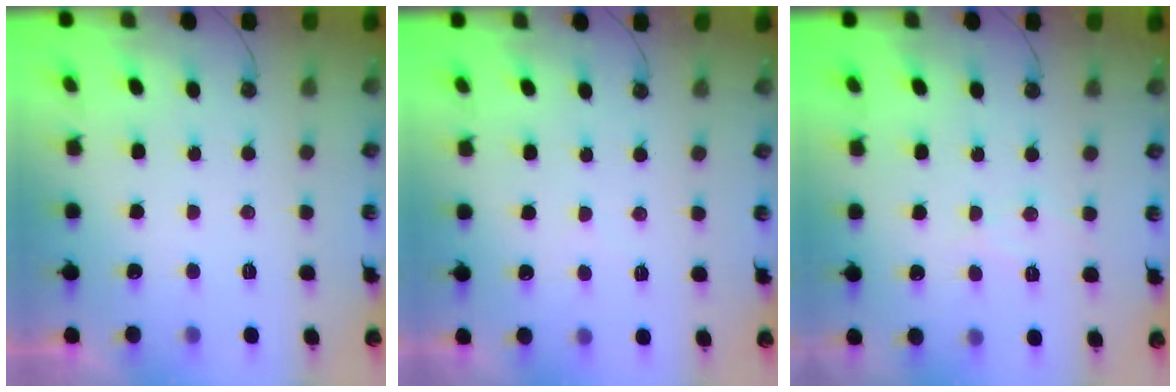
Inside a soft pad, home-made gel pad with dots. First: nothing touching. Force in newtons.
{"total": 1.7, "press": 1.6, "slide": 0.4}
{"total": 6.1, "press": 6.0, "slide": 0.4}